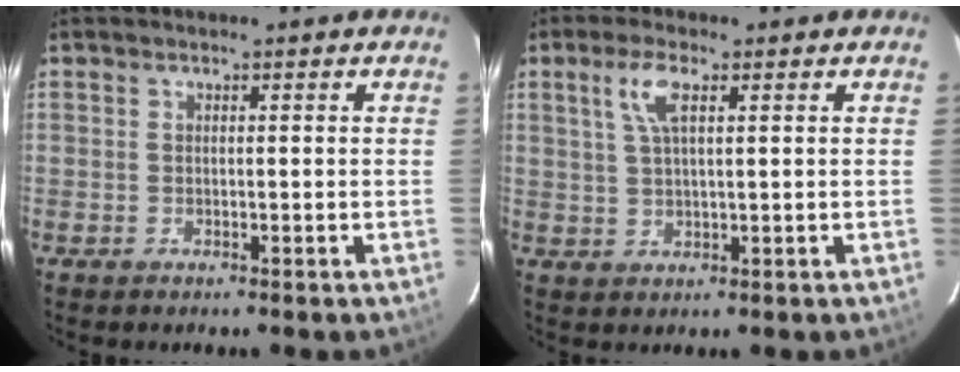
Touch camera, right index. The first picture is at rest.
{"total": 4.9, "force": [2.0, 1.4, 4.2], "torque": [-0.085, 0.007, 0.041]}